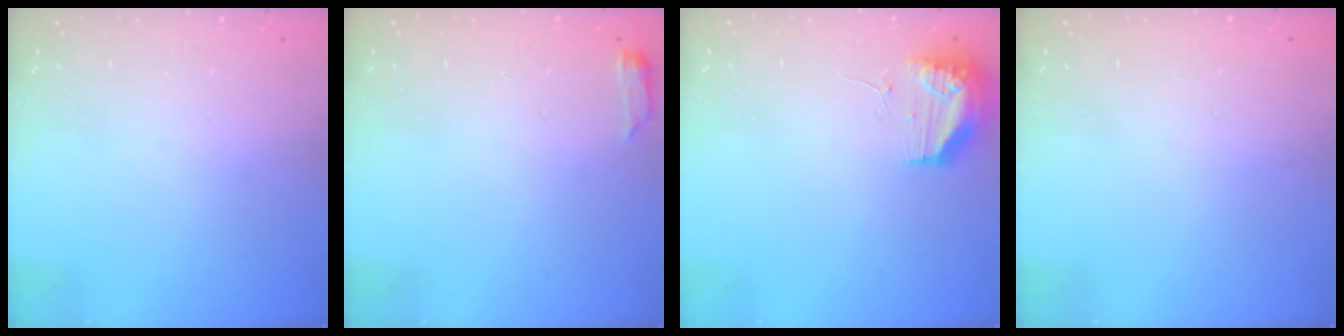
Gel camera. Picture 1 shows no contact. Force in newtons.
{"total": 2.8, "press": 2.8, "slide": 0.5}
{"total": 10.5, "press": 10.4, "slide": 1.5}
{"total": 0.0}